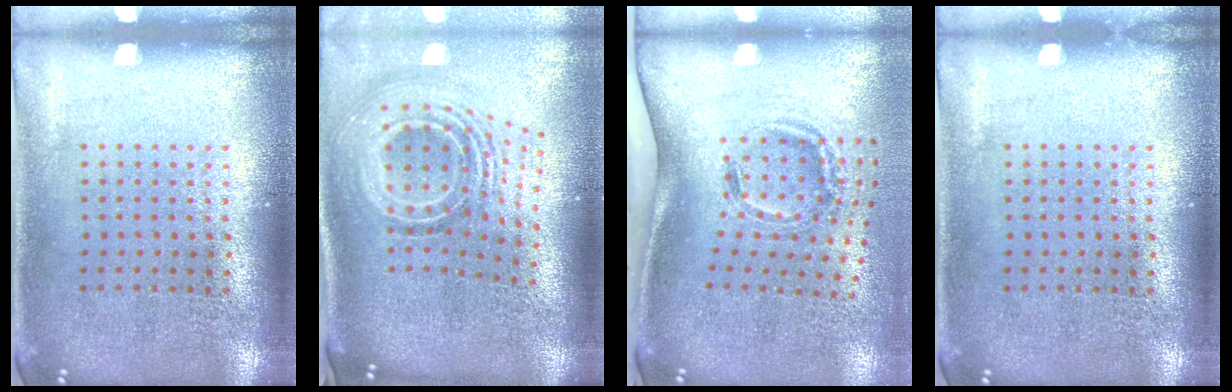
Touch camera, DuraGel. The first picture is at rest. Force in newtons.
{"total": 2.3, "press": 1.5, "slide": 1.7}
{"total": 2.0, "press": 1.3, "slide": 1.5}
{"total": 0.0}